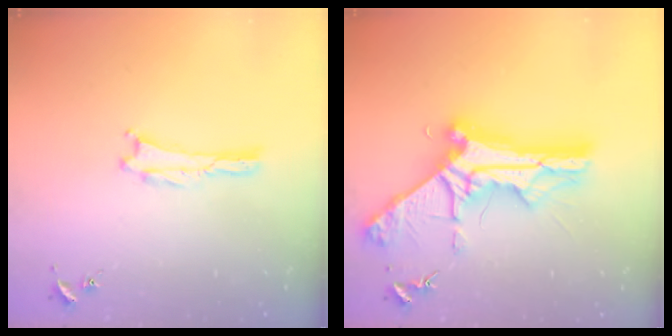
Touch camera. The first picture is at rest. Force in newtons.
{"total": 12.1, "press": 12.0, "slide": 1.1}